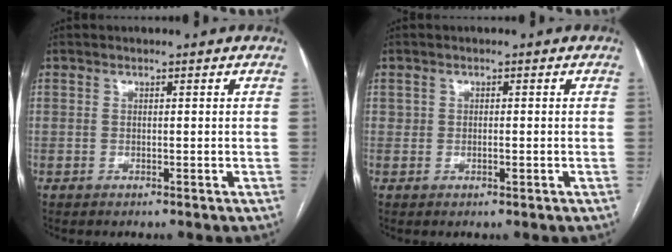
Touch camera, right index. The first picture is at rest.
{"total": 1.0, "force": [0.0, 0.8, 0.6], "torque": [-0.016, 0.006, 0.003]}